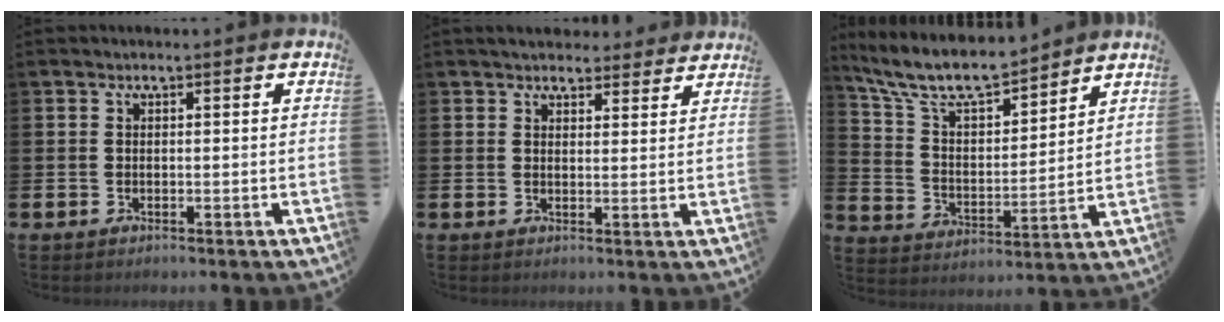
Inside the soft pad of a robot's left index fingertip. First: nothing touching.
{"total": 3.7, "force": [3.6, 0.9, 0.2], "torque": [-0.002, -0.016, 0.065]}
{"total": 9.3, "force": [8.4, 2.1, 3.5], "torque": [-0.109, -0.048, 0.150]}